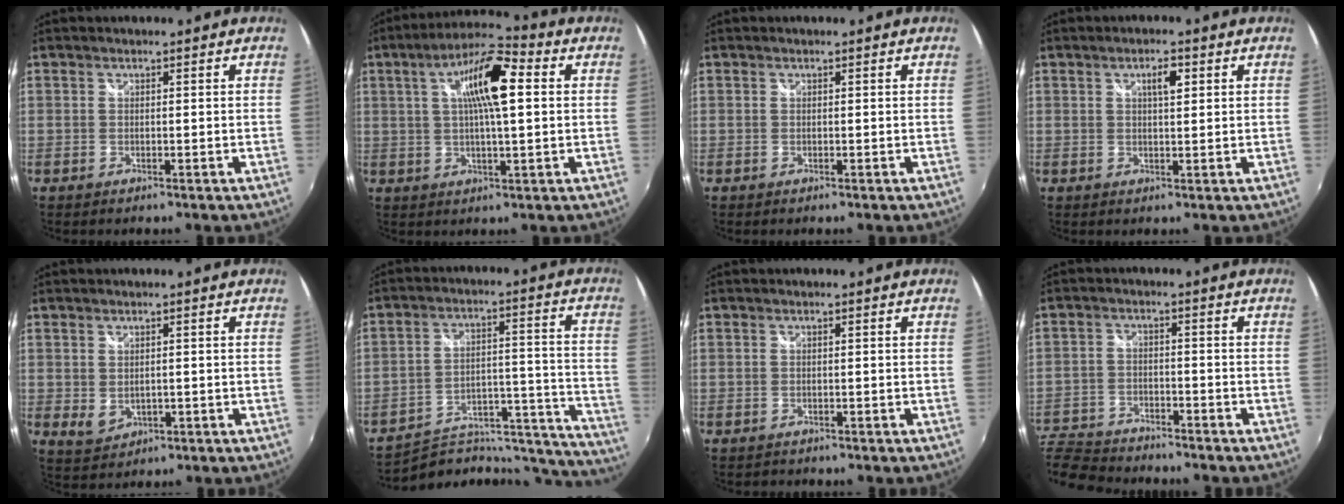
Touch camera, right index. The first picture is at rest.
{"total": 12.0, "force": [2.9, 2.9, 11.3], "torque": [-0.199, 0.021, 0.044]}
{"total": 0.0}
{"total": 2.9, "force": [1.2, 0.9, 2.5], "torque": [-0.041, 0.006, 0.017]}
{"total": 3.3, "force": [-0.1, 2.4, 2.2], "torque": [-0.041, -0.006, 0.008]}
{"total": 23.1, "force": [-21.8, 5.2, 5.4], "torque": [-0.055, 0.030, -0.291]}
{"total": 0.5, "force": [-0.5, 0.1, -0.1], "torque": [-0.001, -0.003, -0.006]}
{"total": 12.4, "force": [-10.8, 4.6, 4.1], "torque": [-0.124, -0.006, -0.195]}